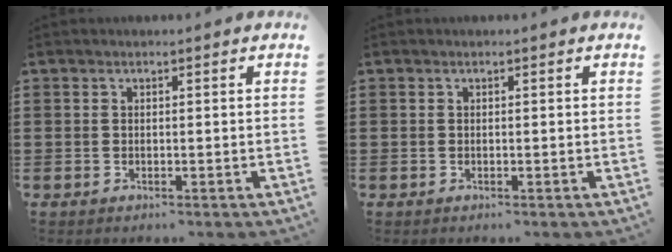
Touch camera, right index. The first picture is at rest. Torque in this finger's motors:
{"motor_torque": [-0.14, 0.00, 0.00, 0.00]}